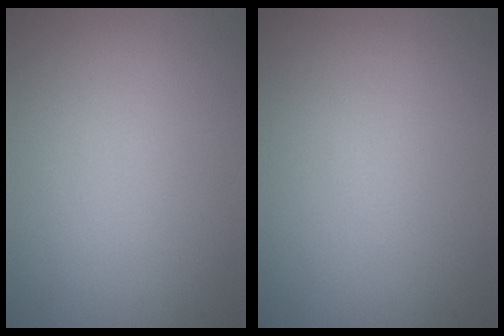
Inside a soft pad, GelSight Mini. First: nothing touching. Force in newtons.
{"total": 0.0}